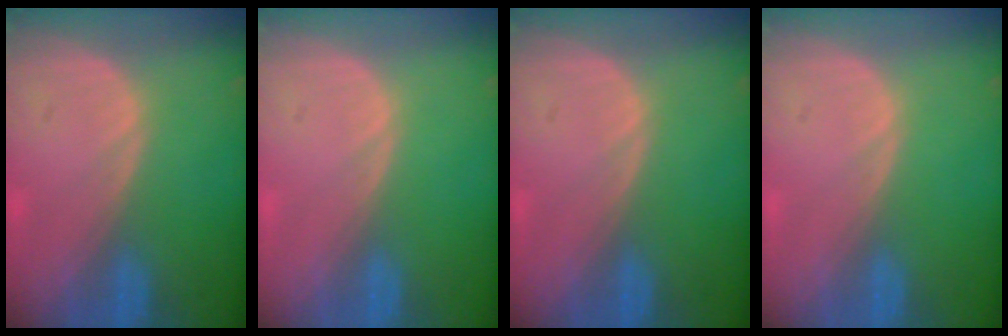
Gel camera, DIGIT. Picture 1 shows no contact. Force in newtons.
{"total": 0.0}
{"total": 0.0}
{"total": 0.0}